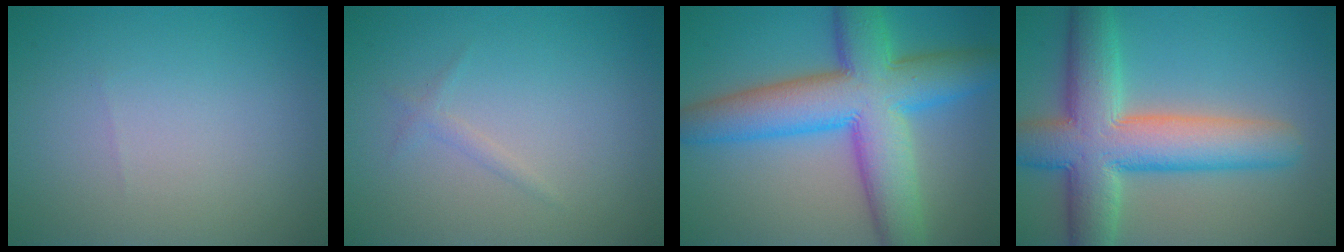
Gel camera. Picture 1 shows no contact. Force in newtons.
{"total": 0.8, "press": 0.8, "slide": 0.1}
{"total": 11.7, "press": 11.7, "slide": 0.1}
{"total": 10.0, "press": 10.0, "slide": 0.6}